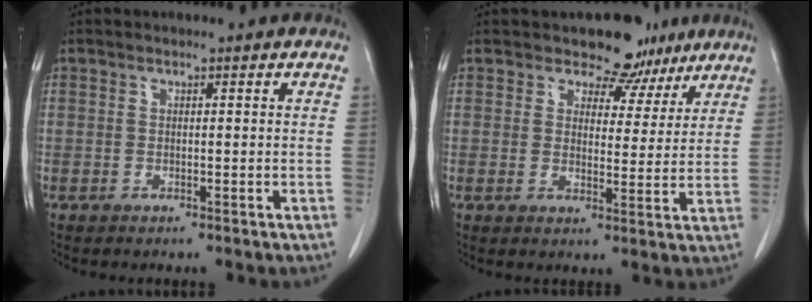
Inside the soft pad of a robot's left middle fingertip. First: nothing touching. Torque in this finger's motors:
{"motor_torque": [0.50, -0.42, 0.02, 0.01]}